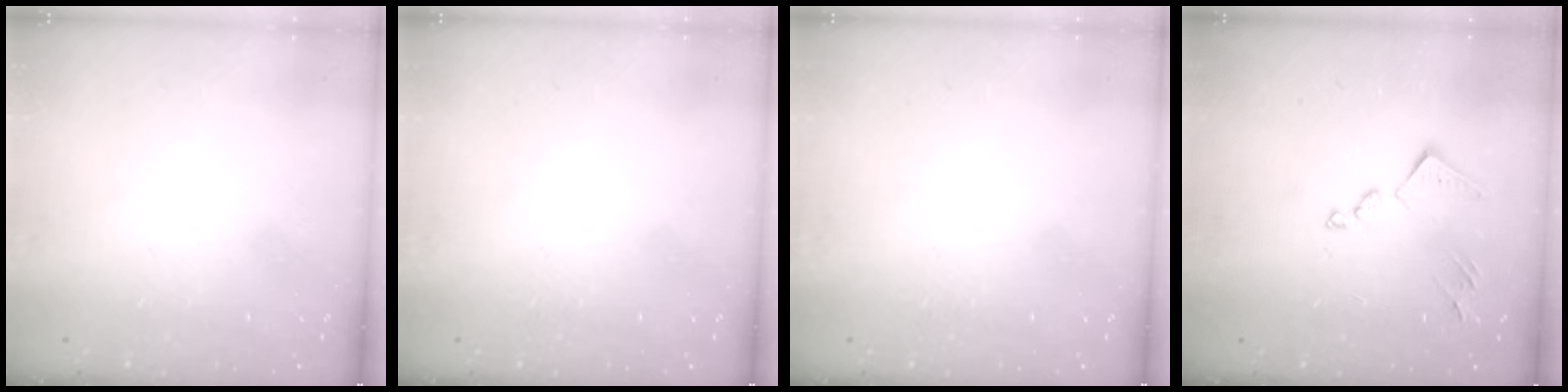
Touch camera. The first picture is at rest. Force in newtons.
{"total": 0.0}
{"total": 0.0}
{"total": 12.1, "press": 12.1, "slide": 0.7}